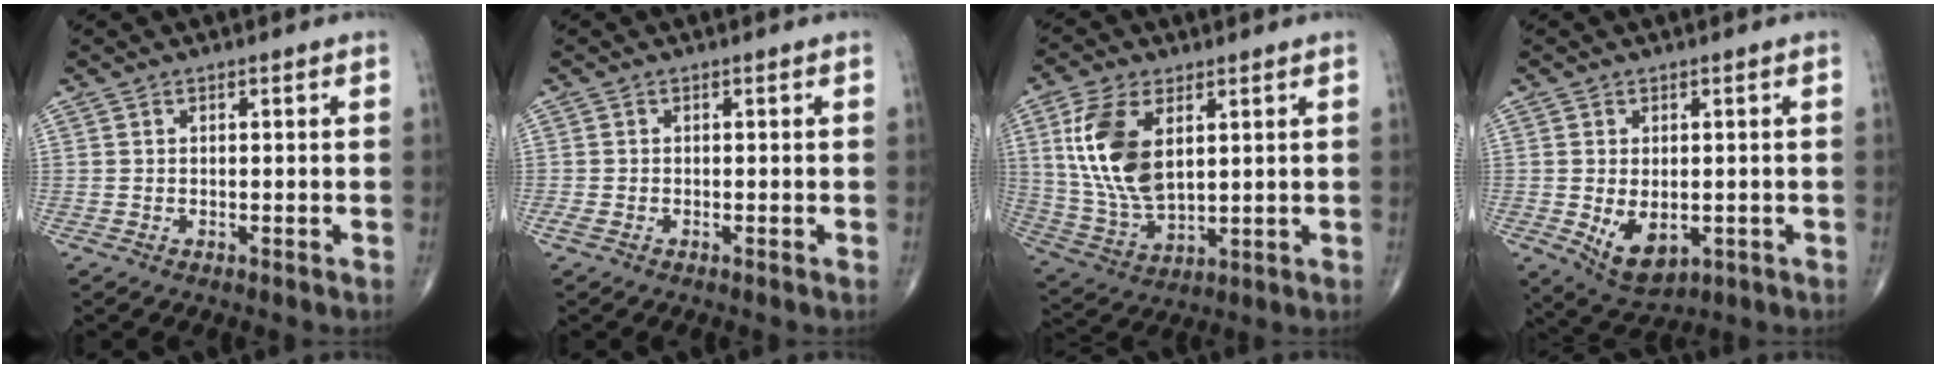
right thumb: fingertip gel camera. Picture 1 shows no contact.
{"total": 1.1, "force": [-0.6, 0.4, 0.9], "torque": [-0.027, -0.004, -0.013]}
{"total": 14.5, "force": [4.1, 7.8, 11.6], "torque": [-0.236, -0.015, 0.090]}
{"total": 7.4, "force": [-1.4, 4.4, 5.7], "torque": [-0.084, -0.013, -0.006]}